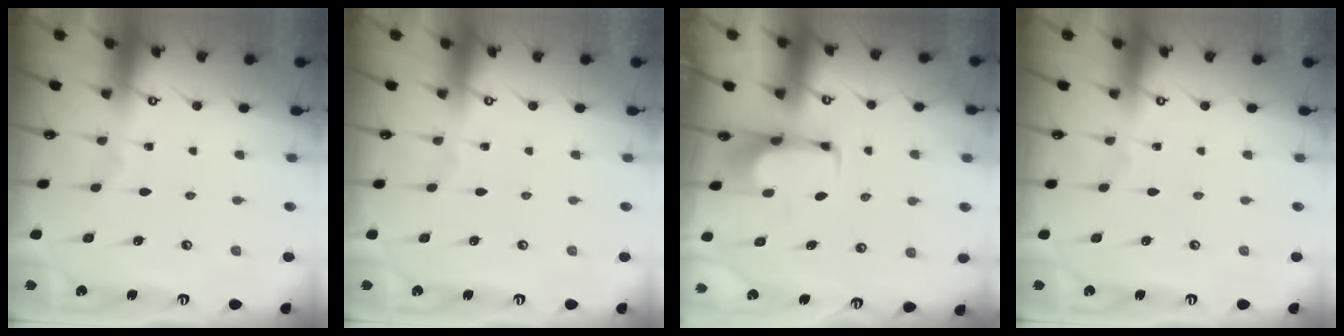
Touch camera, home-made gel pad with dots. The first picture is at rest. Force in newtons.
{"total": 0.0}
{"total": 2.1, "press": 2.1, "slide": 0.4}
{"total": 0.0}